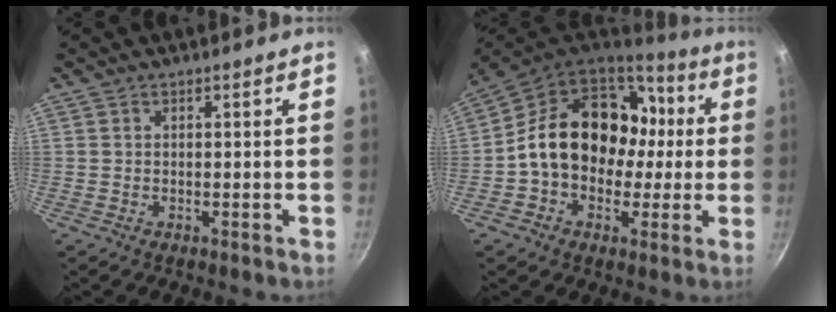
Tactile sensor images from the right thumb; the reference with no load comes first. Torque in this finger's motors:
{"motor_torque": [2.36, 2.65, 1.17, -0.83, 0.20]}